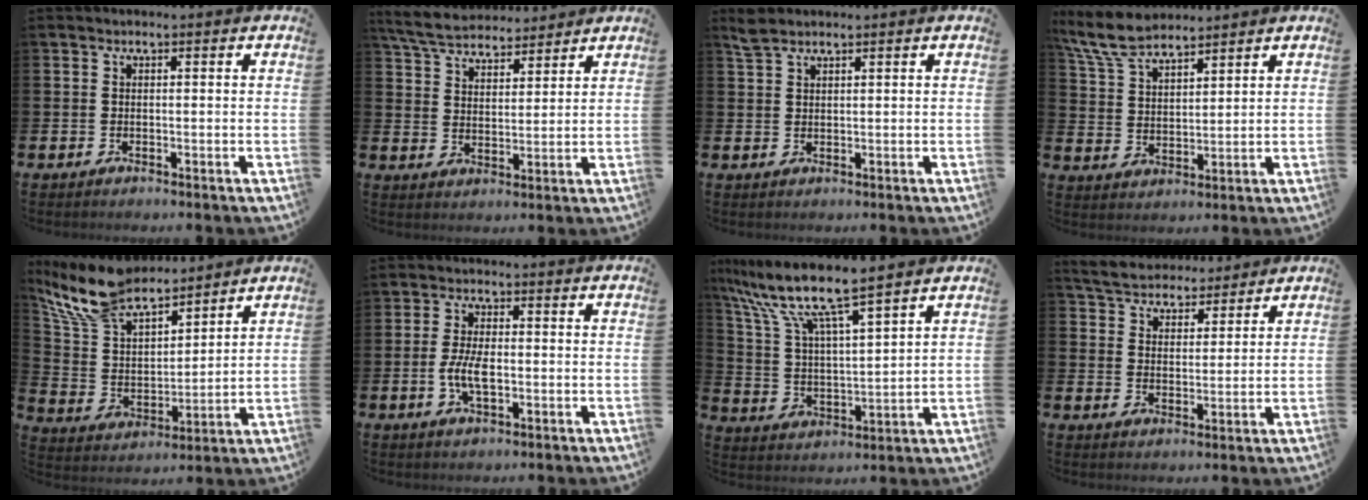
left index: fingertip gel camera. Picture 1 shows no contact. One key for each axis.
{"total": 6.5, "fx": 6.2, "fy": 1.7, "fz": 1.3, "tx": -0.053, "ty": -0.022, "tz": 0.114}
{"total": 2.4, "fx": 2.1, "fy": 0.9, "fz": 0.9, "tx": -0.008, "ty": -0.002, "tz": 0.036}
{"total": 7.4, "fx": 6.7, "fy": 1.9, "fz": 2.5, "tx": -0.076, "ty": -0.017, "tz": 0.126}
{"total": 10.7, "fx": 9.4, "fy": 3.7, "fz": 3.5, "tx": -0.117, "ty": -0.046, "tz": 0.173}
{"total": 4.5, "fx": -0.7, "fy": 1.9, "fz": 4.0, "tx": -0.081, "ty": -0.002, "tz": -0.018}
{"total": 9.1, "fx": 8.0, "fy": 0.6, "fz": 4.3, "tx": -0.119, "ty": -0.051, "tz": 0.133}
{"total": 5.3, "fx": 5.2, "fy": 1.2, "fz": 0.0, "tx": -0.029, "ty": -0.027, "tz": 0.094}